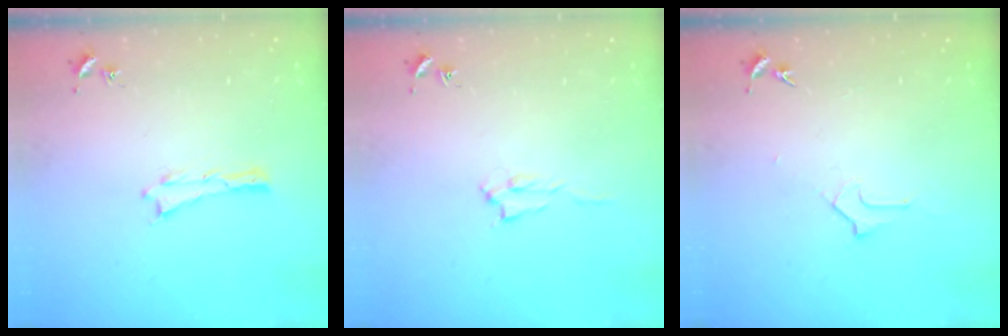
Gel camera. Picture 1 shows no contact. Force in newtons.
{"total": 1.4, "press": 1.4, "slide": 0.2}
{"total": 1.6, "press": 1.6, "slide": 0.1}